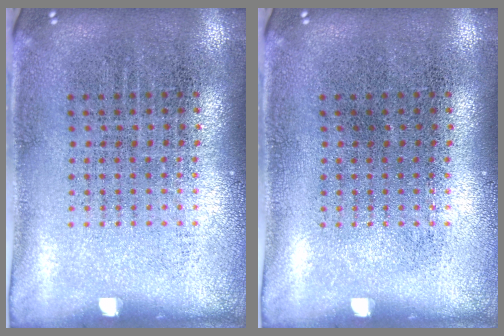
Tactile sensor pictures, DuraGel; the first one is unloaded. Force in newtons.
{"total": 0.0}